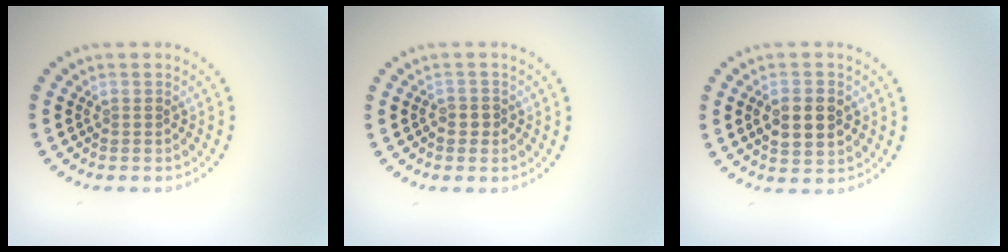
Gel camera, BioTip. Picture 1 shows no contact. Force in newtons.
{"total": 0.7, "press": 0.7, "slide": 0.3}
{"total": 4.6, "press": 4.6, "slide": 0.3}